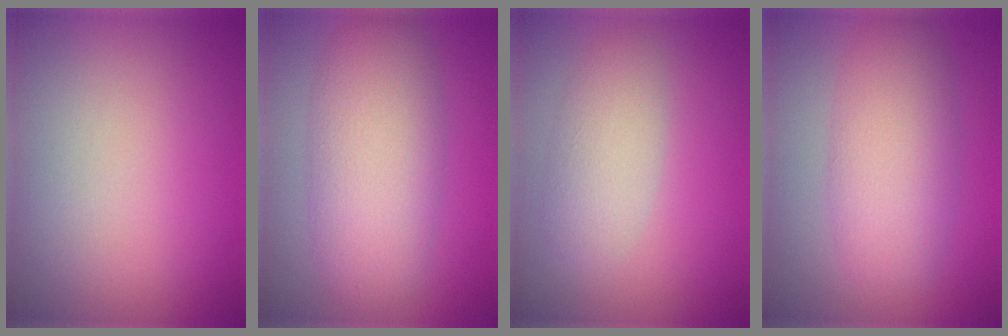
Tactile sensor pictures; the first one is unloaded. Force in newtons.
{"total": 7.0, "press": 7.0, "slide": 0.1}
{"total": 3.2, "press": 3.2, "slide": 0.2}
{"total": 5.5, "press": 5.5, "slide": 0.2}